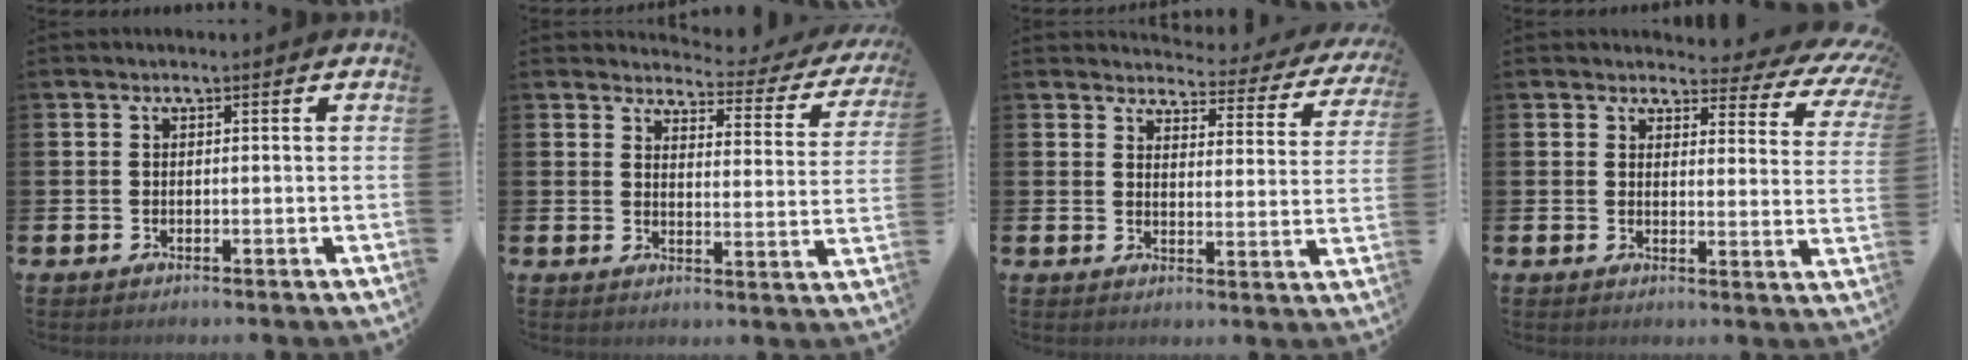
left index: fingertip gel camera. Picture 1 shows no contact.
{"total": 3.0, "force": [2.7, 1.1, 0.8], "torque": [-0.028, -0.028, 0.038]}
{"total": 3.0, "force": [2.8, 0.9, 0.5], "torque": [-0.023, -0.028, 0.043]}
{"total": 3.3, "force": [2.7, 1.5, 1.2], "torque": [-0.020, -0.033, 0.038]}